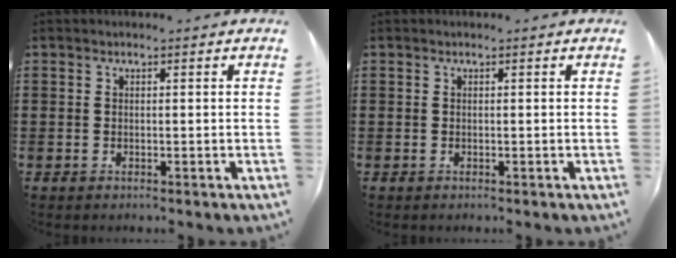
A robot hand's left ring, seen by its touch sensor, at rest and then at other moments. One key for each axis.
{"total": 0.0}